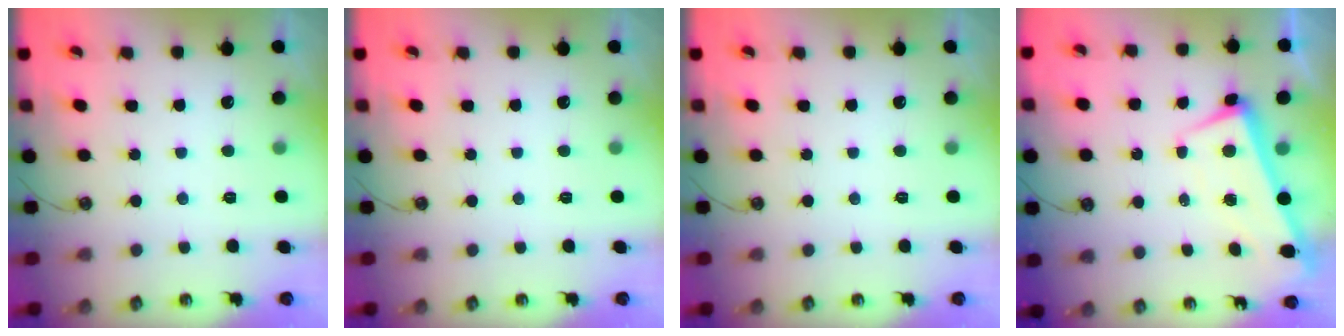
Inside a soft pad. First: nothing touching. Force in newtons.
{"total": 0.0}
{"total": 0.0}
{"total": 1.8, "press": 0.8, "slide": 1.6}